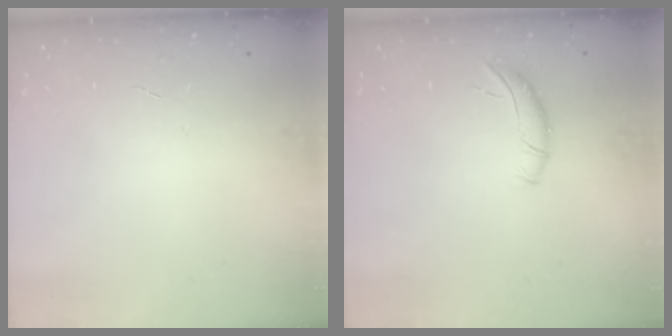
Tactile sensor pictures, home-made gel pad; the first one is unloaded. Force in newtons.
{"total": 4.8, "press": 4.8, "slide": 0.3}